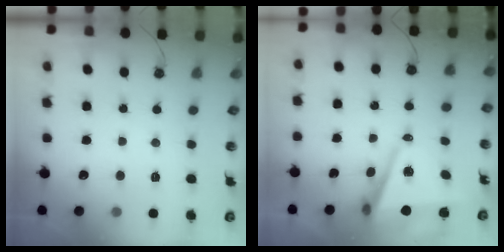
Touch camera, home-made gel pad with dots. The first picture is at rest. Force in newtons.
{"total": 7.4, "press": 6.2, "slide": 4.1}